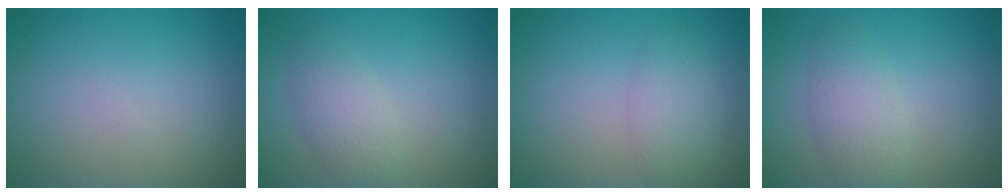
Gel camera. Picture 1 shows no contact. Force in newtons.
{"total": 2.5, "press": 2.5, "slide": 0.0}
{"total": 2.8, "press": 2.8, "slide": 0.1}
{"total": 3.1, "press": 3.1, "slide": 0.1}